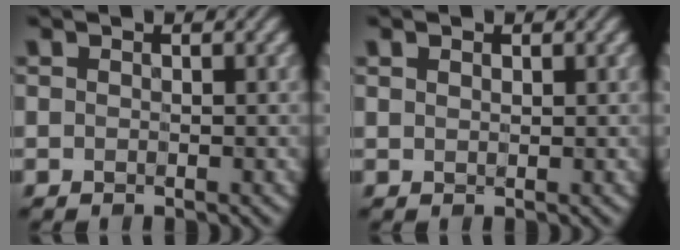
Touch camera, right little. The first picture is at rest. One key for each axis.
{"total": 0.6, "fx": 0.4, "fy": 0.4, "fz": 0.3, "tx": -0.007, "ty": 0.001, "tz": 0.010}